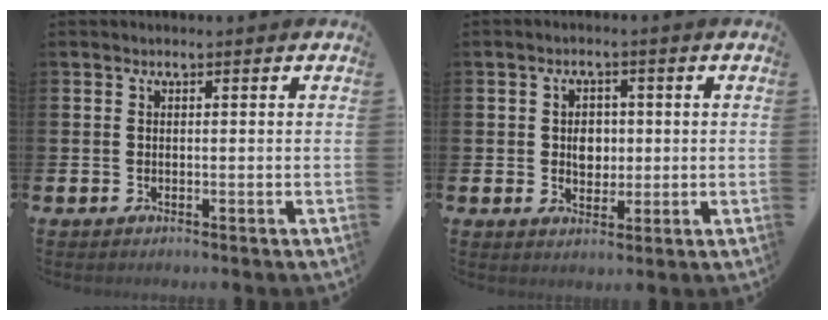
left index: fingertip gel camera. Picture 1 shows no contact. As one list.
[{"total": 3.3, "force": [0.4, 2.6, 1.9], "torque": [-0.019, 0.002, -0.001]}]